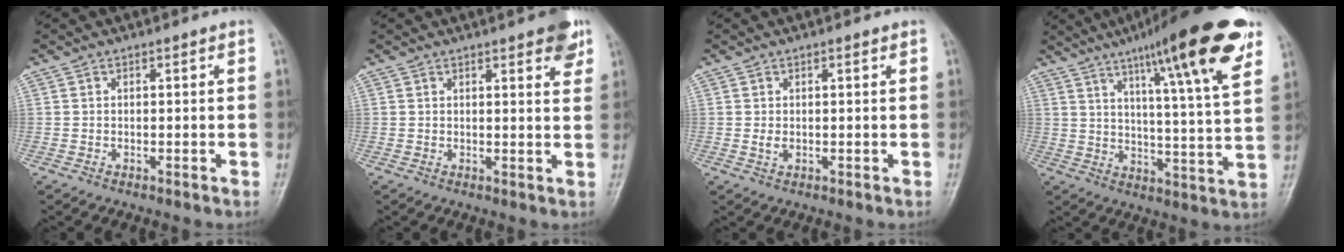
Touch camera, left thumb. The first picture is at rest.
{"total": 6.2, "force": [3.8, 1.8, 4.6], "torque": [-0.042, -0.012, 0.044]}
{"total": 1.7, "force": [0.4, 1.0, 1.4], "torque": [-0.020, -0.003, 0.009]}
{"total": 21.3, "force": [12.4, 2.8, 17.1], "torque": [-0.234, -0.041, 0.178]}